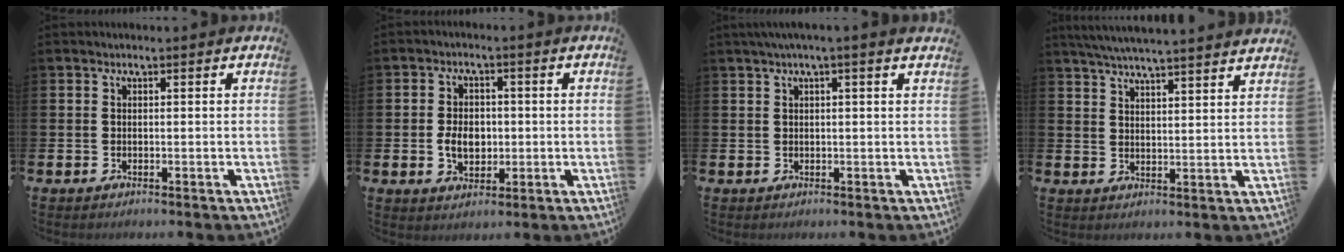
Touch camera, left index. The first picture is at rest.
{"total": 4.4, "force": [-0.4, 3.1, 3.0], "torque": [-0.039, 0.001, -0.015]}
{"total": 1.8, "force": [1.2, -0.3, 1.4], "torque": [-0.030, 0.001, 0.021]}
{"total": 5.7, "force": [5.6, -0.4, 1.1], "torque": [-0.043, -0.028, 0.100]}